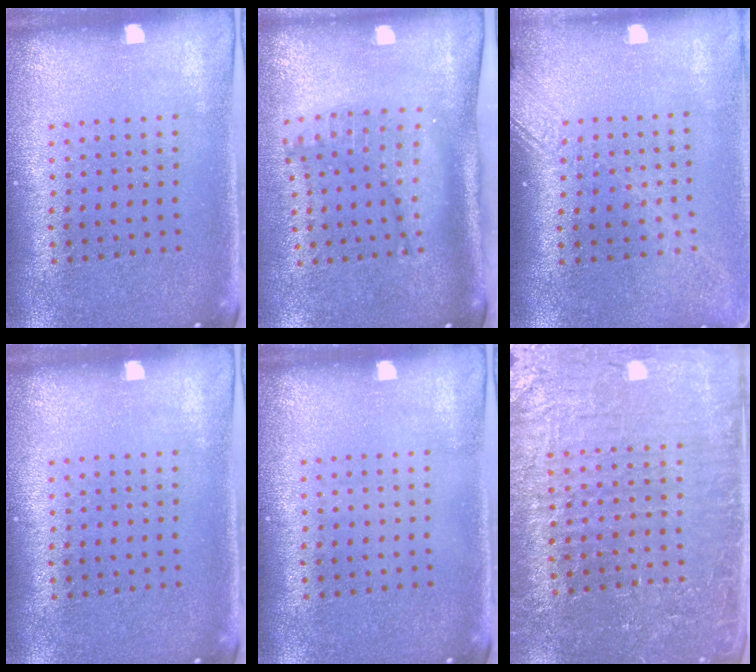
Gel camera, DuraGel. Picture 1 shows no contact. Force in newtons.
{"total": 1.4, "press": 1.3, "slide": 0.6}
{"total": 2.0, "press": 1.5, "slide": 1.3}
{"total": 0.0}
{"total": 0.0}
{"total": 4.3, "press": 4.1, "slide": 1.3}